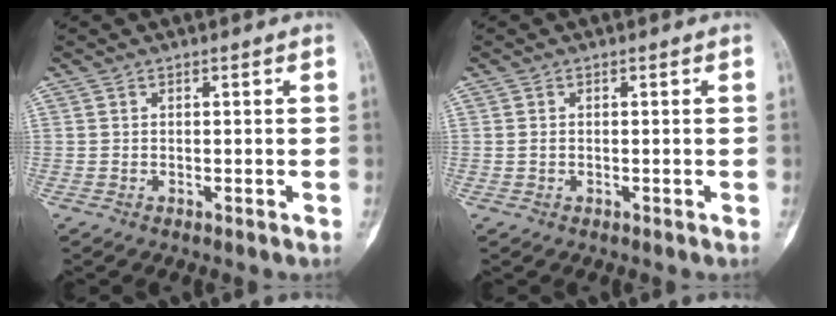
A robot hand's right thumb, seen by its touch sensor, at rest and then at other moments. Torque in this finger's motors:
{"motor_torque": [-0.06, -0.07, 0.08, 0.33, -0.06]}